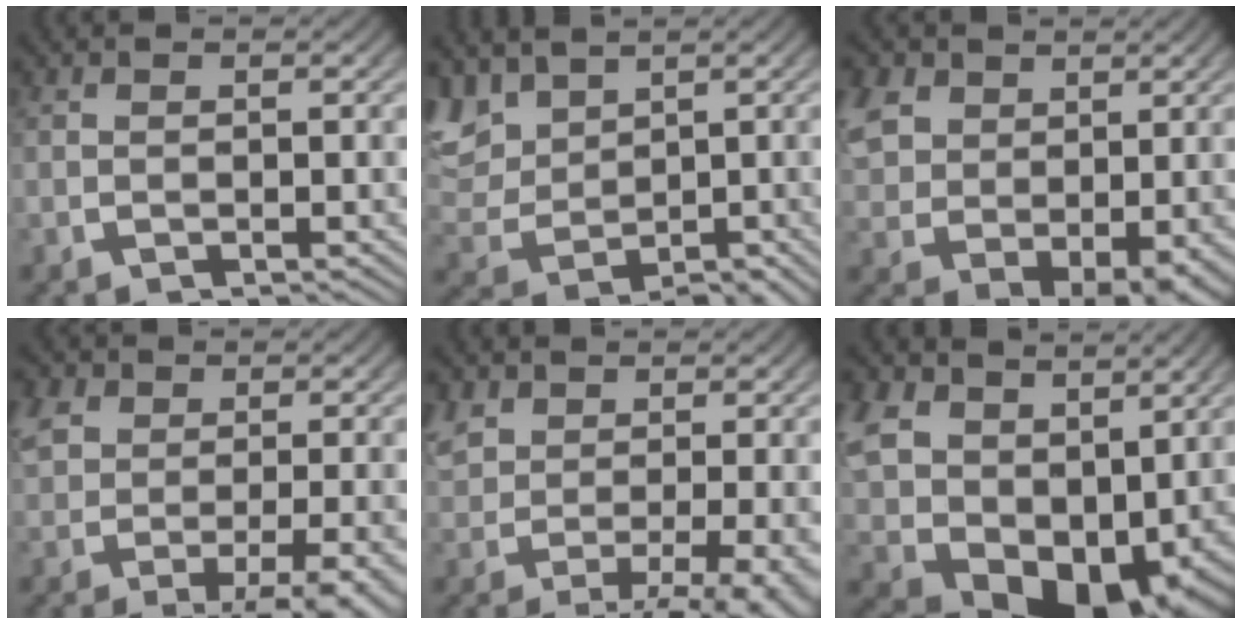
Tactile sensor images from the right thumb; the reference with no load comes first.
{"total": 7.3, "force": [0.5, 5.5, 4.8], "torque": [-0.122, -0.028, 0.034]}
{"total": 7.4, "force": [0.4, 5.3, 5.1], "torque": [-0.108, -0.036, 0.037]}
{"total": 6.1, "force": [-2.1, 3.2, 4.8], "torque": [-0.088, -0.024, -0.009]}
{"total": 6.0, "force": [-1.8, 2.9, 4.9], "torque": [-0.074, -0.024, -0.004]}
{"total": 11.9, "force": [-1.4, 7.9, 8.7], "torque": [-0.186, -0.054, 0.006]}